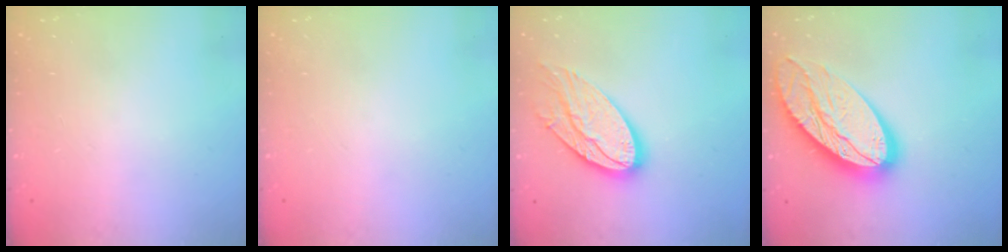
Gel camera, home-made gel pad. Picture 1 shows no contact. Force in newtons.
{"total": 0.0}
{"total": 17.1, "press": 17.0, "slide": 1.4}
{"total": 21.6, "press": 21.5, "slide": 1.9}